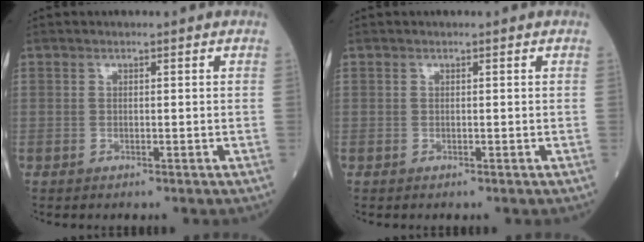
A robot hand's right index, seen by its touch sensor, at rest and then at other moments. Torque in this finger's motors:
{"motor_torque": [0.01, 0.01, 0.00, 0.00]}